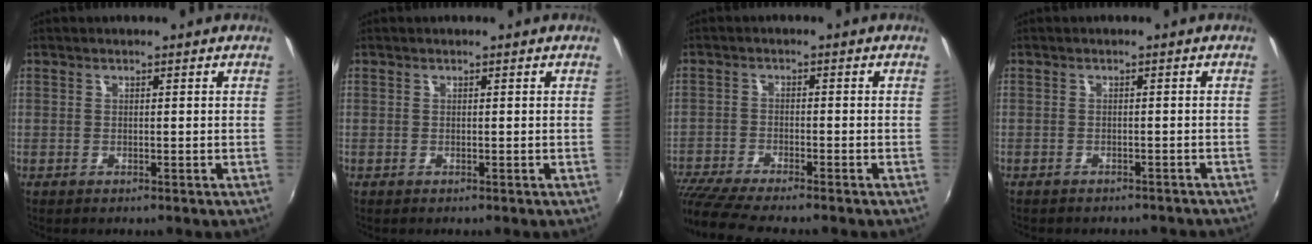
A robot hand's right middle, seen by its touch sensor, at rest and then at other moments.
{"total": 0.0}
{"total": 10.0, "force": [-8.8, 0.6, 4.7], "torque": [-0.119, -0.039, -0.158]}
{"total": 5.1, "force": [-4.6, 1.7, 1.6], "torque": [-0.034, -0.009, -0.055]}